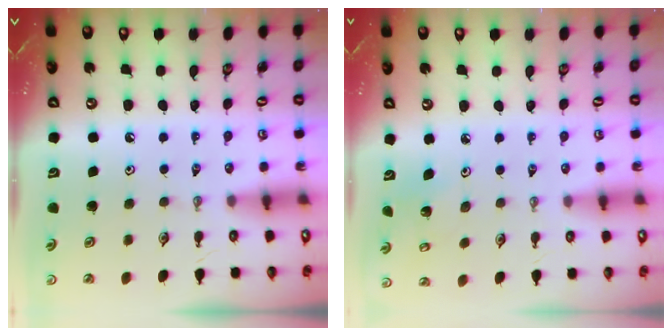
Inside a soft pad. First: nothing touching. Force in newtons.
{"total": 3.1, "press": 3.1, "slide": 0.2}